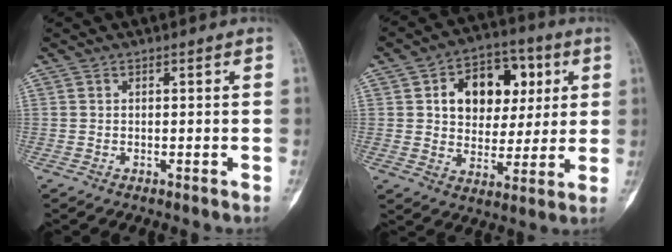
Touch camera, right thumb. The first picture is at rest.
{"total": 15.2, "force": [4.3, 10.8, 9.8], "torque": [-0.097, 0.004, 0.066]}